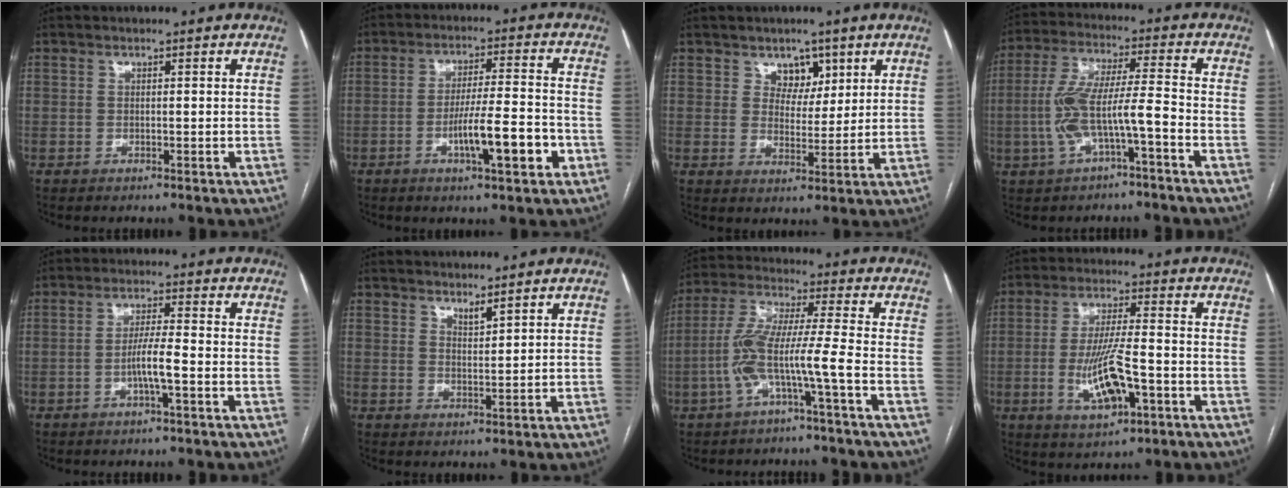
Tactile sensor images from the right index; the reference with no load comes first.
{"total": 9.2, "force": [-3.5, 1.1, 8.5], "torque": [-0.141, 0.003, -0.053]}
{"total": 4.5, "force": [2.6, 3.2, 1.7], "torque": [-0.016, 0.000, 0.045]}
{"total": 9.6, "force": [-3.2, 1.4, 8.9], "torque": [-0.186, 0.024, -0.057]}
{"total": 4.4, "force": [-1.6, 0.0, 4.1], "torque": [-0.078, 0.004, -0.029]}
{"total": 1.8, "force": [1.7, 0.1, 0.7], "torque": [-0.014, -0.011, 0.034]}
{"total": 9.0, "force": [-3.5, -0.4, 8.4], "torque": [-0.181, 0.022, -0.070]}
{"total": 10.1, "force": [-3.0, 2.3, 9.4], "torque": [-0.182, -0.003, -0.047]}